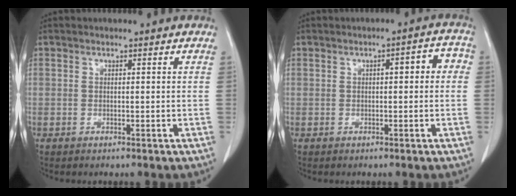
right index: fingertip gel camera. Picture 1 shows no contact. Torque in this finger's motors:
{"motor_torque": [0.23, 0.00, 0.02, 0.01]}